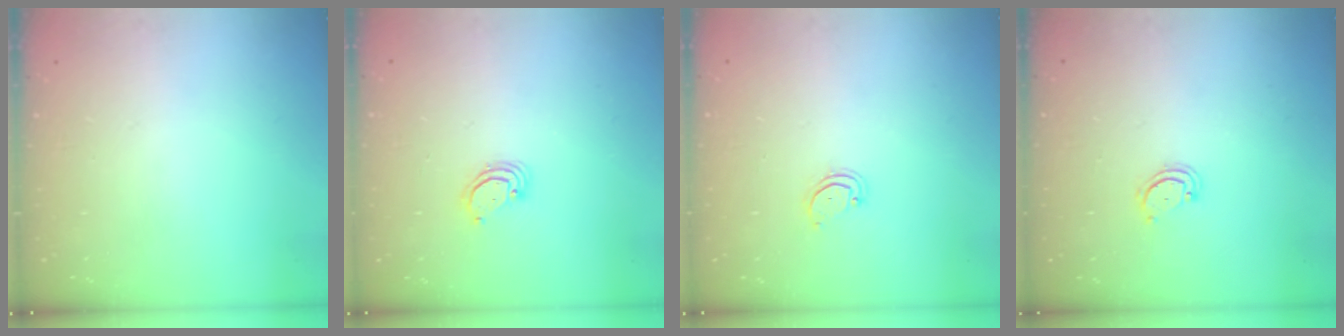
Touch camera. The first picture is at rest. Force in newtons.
{"total": 3.2, "press": 3.2, "slide": 0.2}
{"total": 3.0, "press": 3.0, "slide": 0.2}
{"total": 2.6, "press": 2.6, "slide": 0.3}